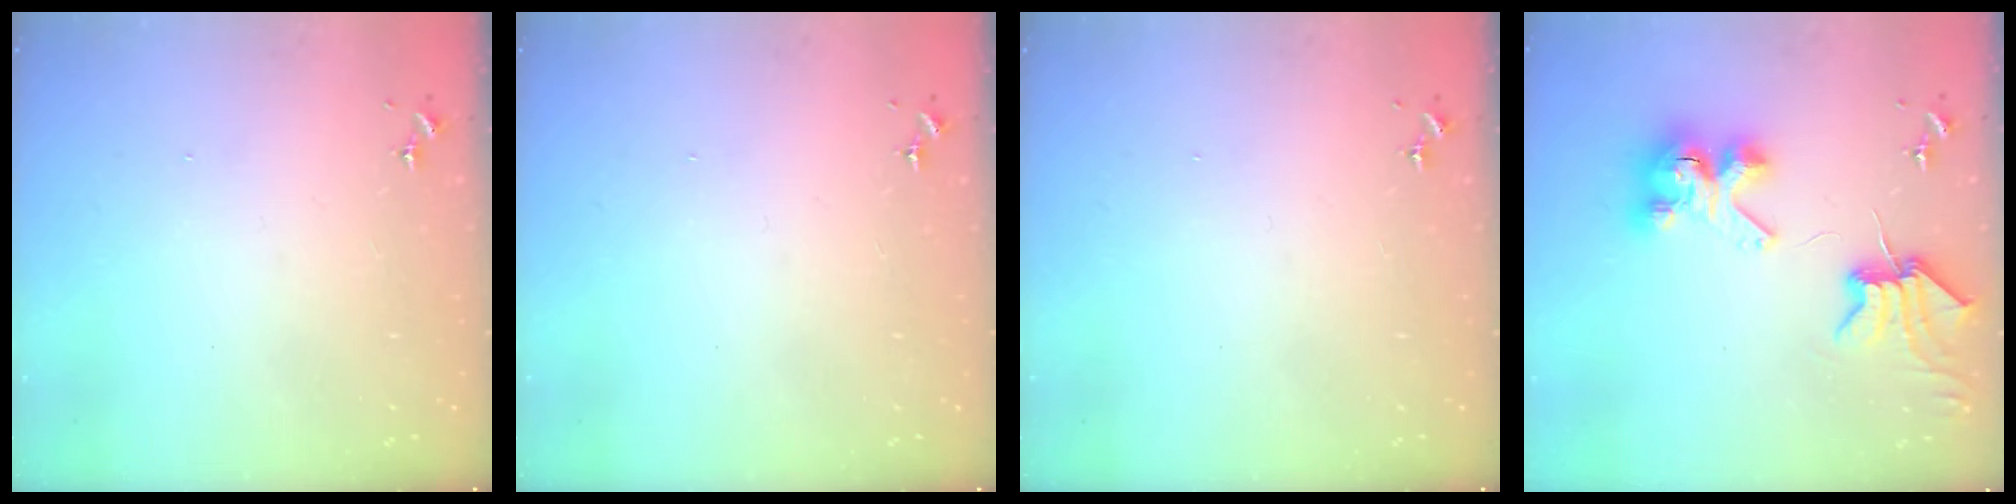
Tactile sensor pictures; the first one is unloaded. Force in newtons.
{"total": 0.0}
{"total": 0.0}
{"total": 9.7, "press": 9.6, "slide": 1.3}